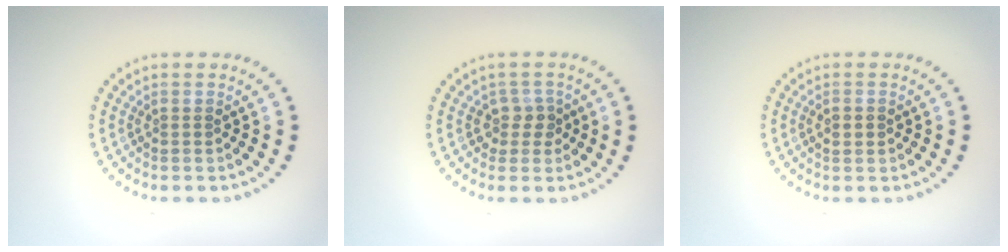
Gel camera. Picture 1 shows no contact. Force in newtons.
{"total": 1.8, "press": 1.5, "slide": 1.0}
{"total": 1.4, "press": 1.4, "slide": 0.0}